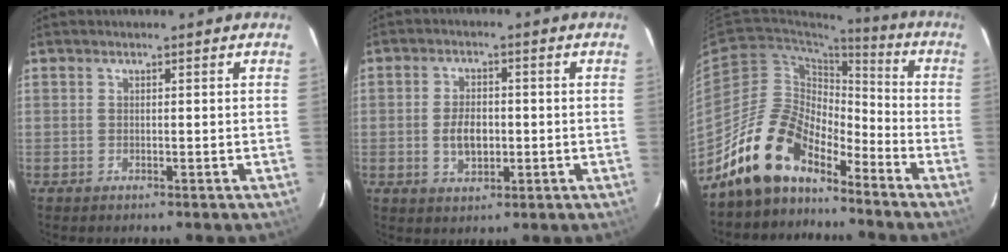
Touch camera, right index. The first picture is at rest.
{"total": 5.5, "force": [-0.6, 3.3, 4.4], "torque": [-0.085, 0.002, -0.005]}
{"total": 14.7, "force": [-11.9, 6.3, 6.0], "torque": [-0.116, 0.020, -0.223]}